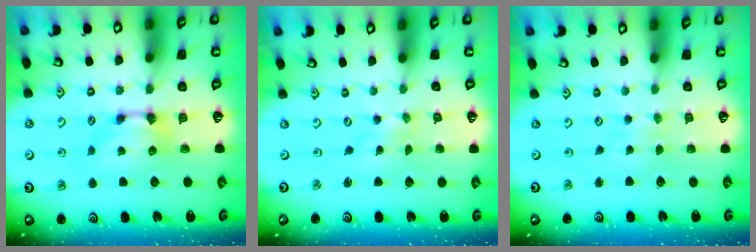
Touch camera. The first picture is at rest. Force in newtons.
{"total": 5.9, "press": 5.8, "slide": 0.6}
{"total": 4.0, "press": 4.0, "slide": 0.1}